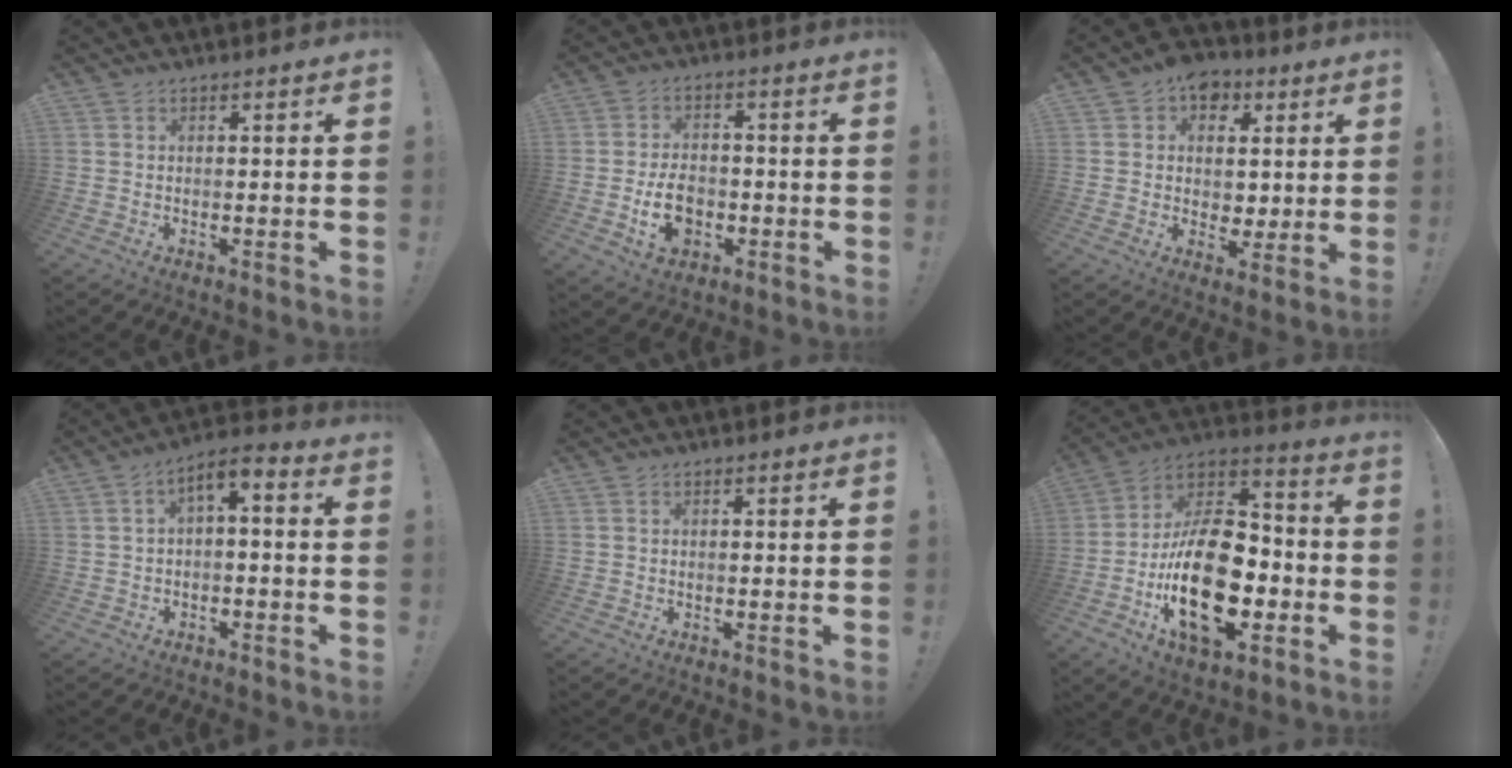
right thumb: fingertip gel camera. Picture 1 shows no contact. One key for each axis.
{"total": 9.4, "fx": -2.6, "fy": 6.8, "fz": 6.0, "tx": -0.090, "ty": 0.006, "tz": -0.046}
{"total": 9.0, "fx": 3.2, "fy": 7.9, "fz": 2.9, "tx": -0.026, "ty": -0.012, "tz": 0.066}
{"total": 4.5, "fx": -0.6, "fy": 1.9, "fz": 4.0, "tx": -0.061, "ty": 0.002, "tz": -0.012}
{"total": 0.0}
{"total": 27.9, "fx": -7.4, "fy": 15.4, "fz": 22.0, "tx": -0.396, "ty": 0.036, "tz": -0.114}